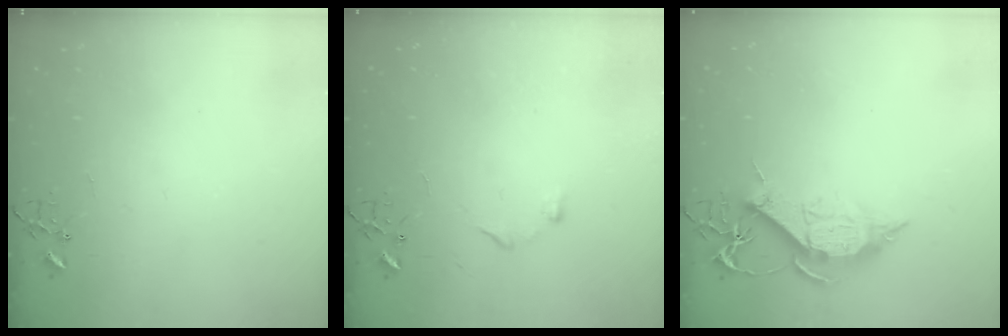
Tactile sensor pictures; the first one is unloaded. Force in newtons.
{"total": 6.7, "press": 6.7, "slide": 0.7}
{"total": 11.4, "press": 11.3, "slide": 1.1}